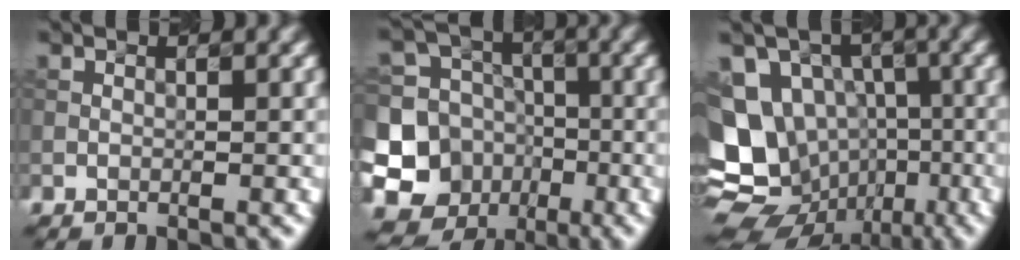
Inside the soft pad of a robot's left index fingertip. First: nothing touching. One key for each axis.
{"total": 12.1, "fx": -4.1, "fy": 10.9, "fz": 3.1, "tx": -0.068, "ty": -0.021, "tz": -0.076}
{"total": 13.1, "fx": -3.0, "fy": 11.4, "fz": 5.7, "tx": -0.123, "ty": 0.001, "tz": -0.047}